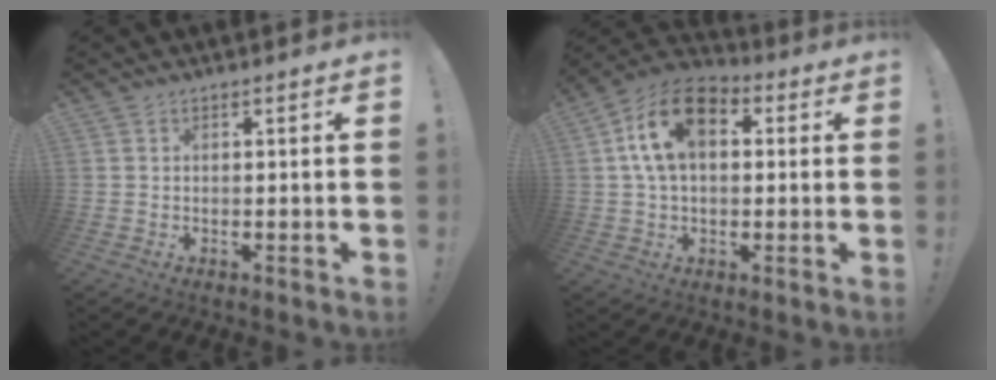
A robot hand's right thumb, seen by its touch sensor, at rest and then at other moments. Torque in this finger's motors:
{"motor_torque": [1.97, 2.19, 1.48, -0.04, 0.23]}